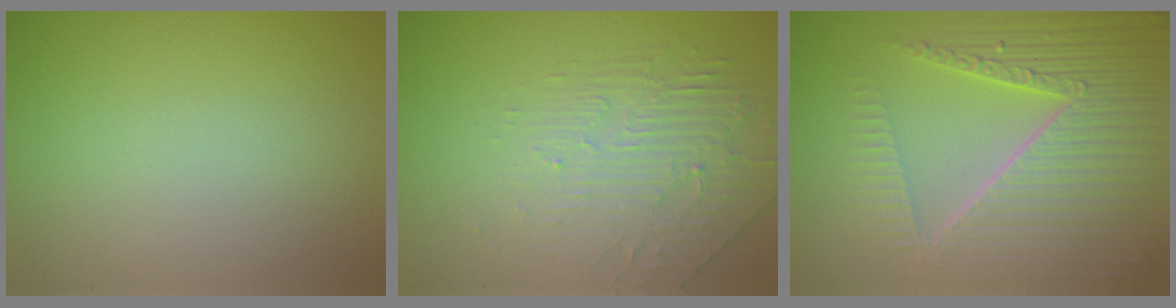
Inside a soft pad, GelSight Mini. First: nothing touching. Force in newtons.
{"total": 2.5, "press": 1.8, "slide": 1.6}
{"total": 8.5, "press": 5.9, "slide": 6.1}